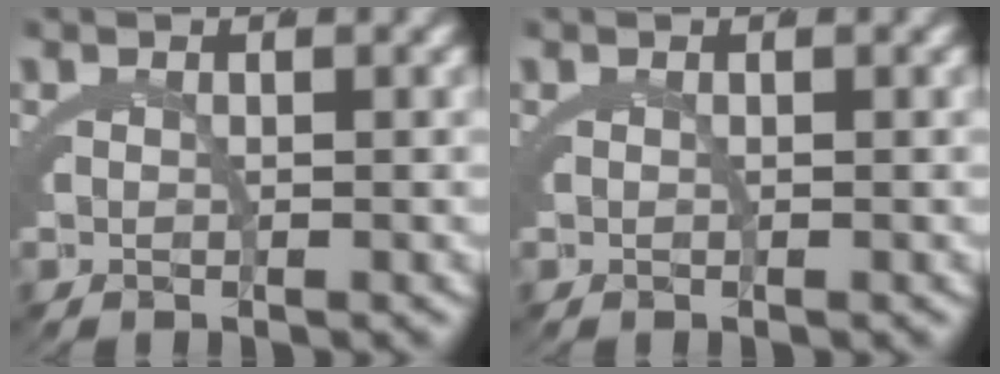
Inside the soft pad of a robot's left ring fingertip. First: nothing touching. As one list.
[{"total": 0.0}]